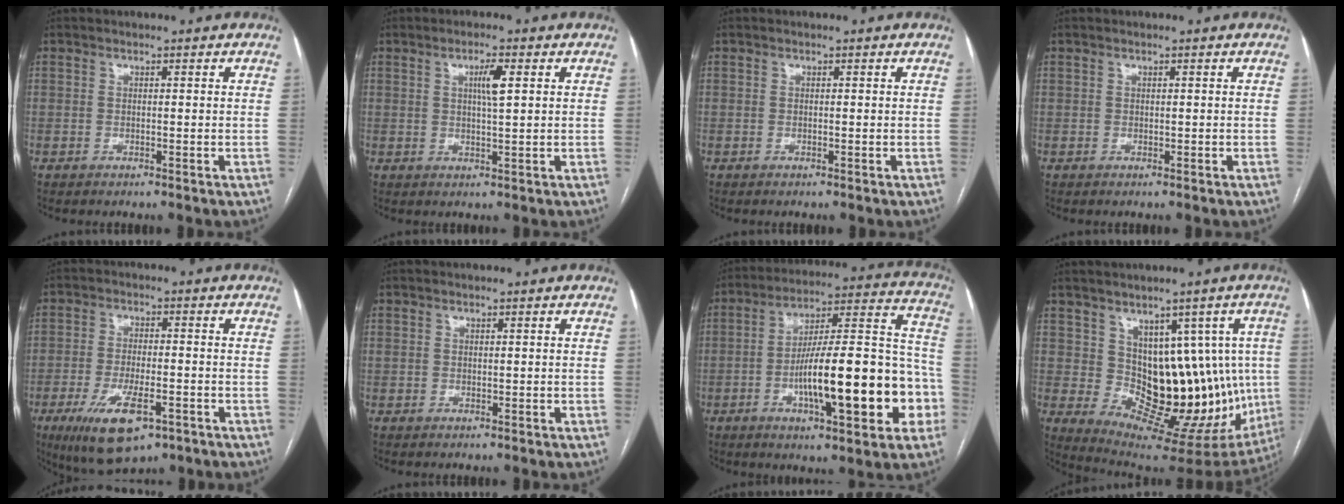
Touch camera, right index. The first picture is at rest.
{"total": 3.4, "force": [1.1, 0.2, 3.2], "torque": [-0.056, 0.001, 0.017]}
{"total": 0.0}
{"total": 0.0}
{"total": 10.8, "force": [-5.5, 3.6, 8.6], "torque": [-0.163, -0.019, -0.082]}
{"total": 0.0}
{"total": 22.4, "force": [-6.4, 4.7, 21.0], "torque": [-0.274, 0.030, -0.086]}
{"total": 14.8, "force": [1.4, 8.4, 12.1], "torque": [-0.135, 0.017, 0.047]}